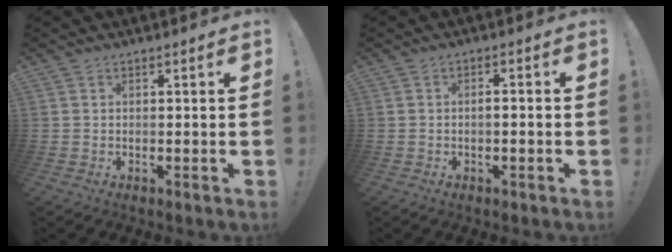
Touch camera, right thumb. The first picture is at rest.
{"total": 1.9, "force": [-0.8, 0.1, 1.8], "torque": [-0.032, 0.002, -0.016]}